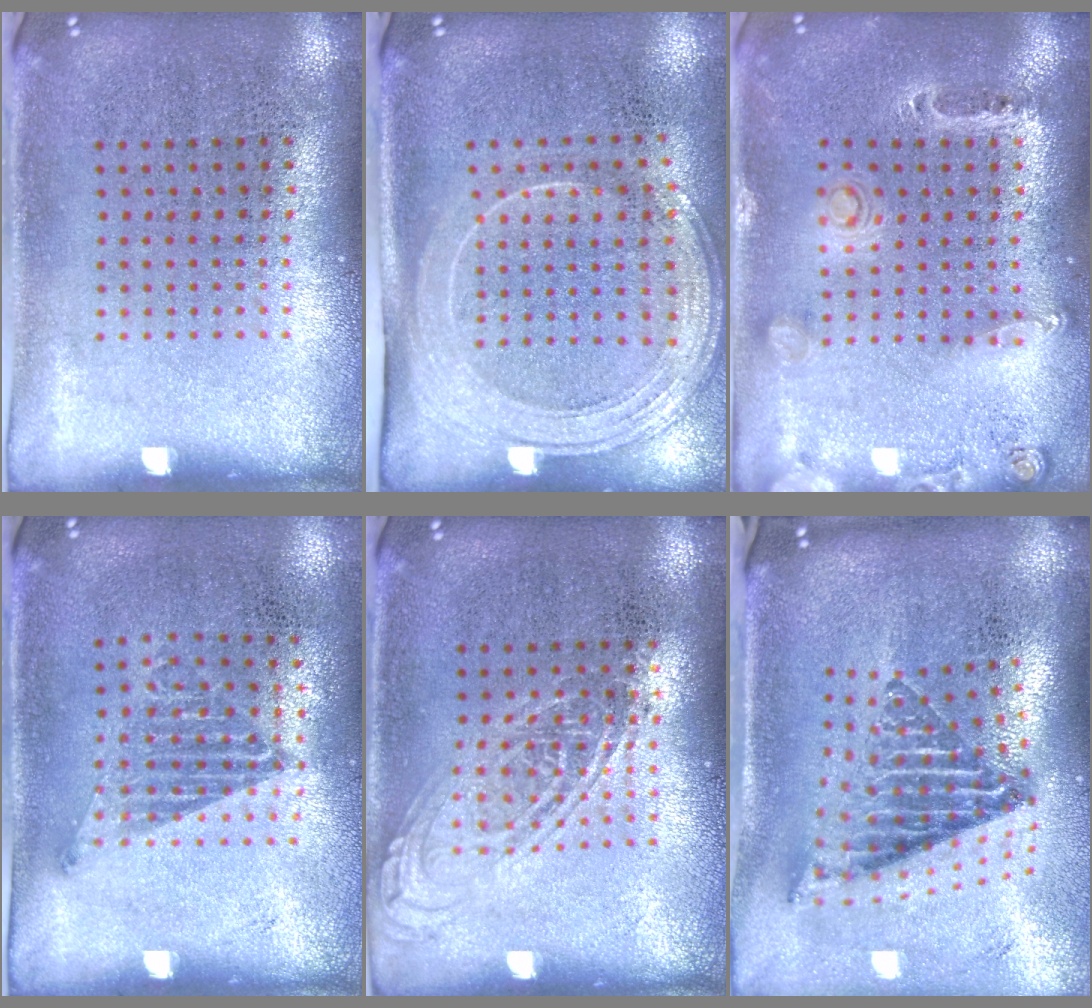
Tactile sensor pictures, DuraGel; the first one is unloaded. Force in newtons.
{"total": 2.0, "press": 1.8, "slide": 1.0}
{"total": 0.5, "press": 0.4, "slide": 0.3}
{"total": 1.0, "press": 0.8, "slide": 0.6}
{"total": 1.2, "press": 1.2, "slide": 0.1}
{"total": 2.4, "press": 1.6, "slide": 1.8}